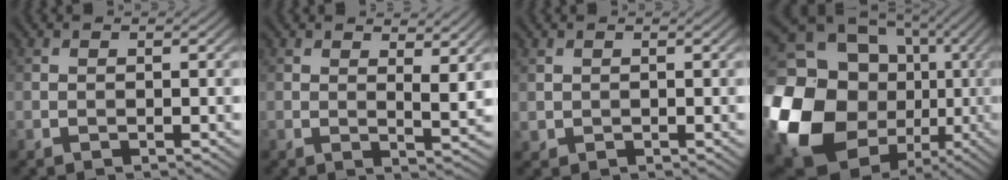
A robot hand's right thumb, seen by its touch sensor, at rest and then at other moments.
{"total": 3.7, "force": [1.9, 1.1, 3.0], "torque": [-0.052, -0.009, 0.035]}
{"total": 1.0, "force": [0.7, 0.7, 0.2], "torque": [-0.007, -0.002, 0.018]}
{"total": 23.4, "force": [-2.3, 19.3, 13.0], "torque": [-0.316, -0.042, -0.060]}